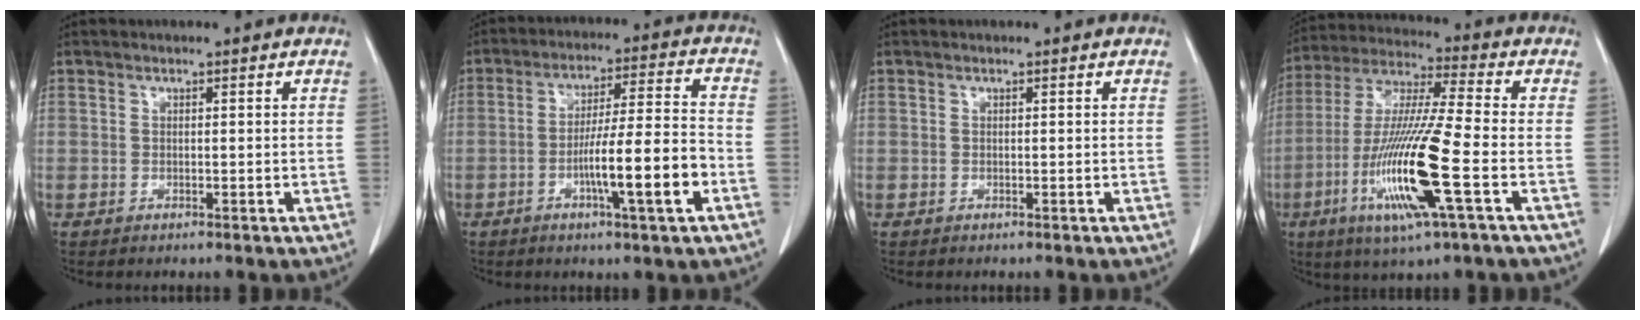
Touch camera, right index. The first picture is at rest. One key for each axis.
{"total": 11.4, "fx": -4.1, "fy": 0.0, "fz": 10.6, "tx": -0.176, "ty": 0.001, "tz": -0.067}
{"total": 0.0}
{"total": 17.1, "fx": -5.4, "fy": 0.3, "fz": 16.2, "tx": -0.333, "ty": -0.021, "tz": -0.104}